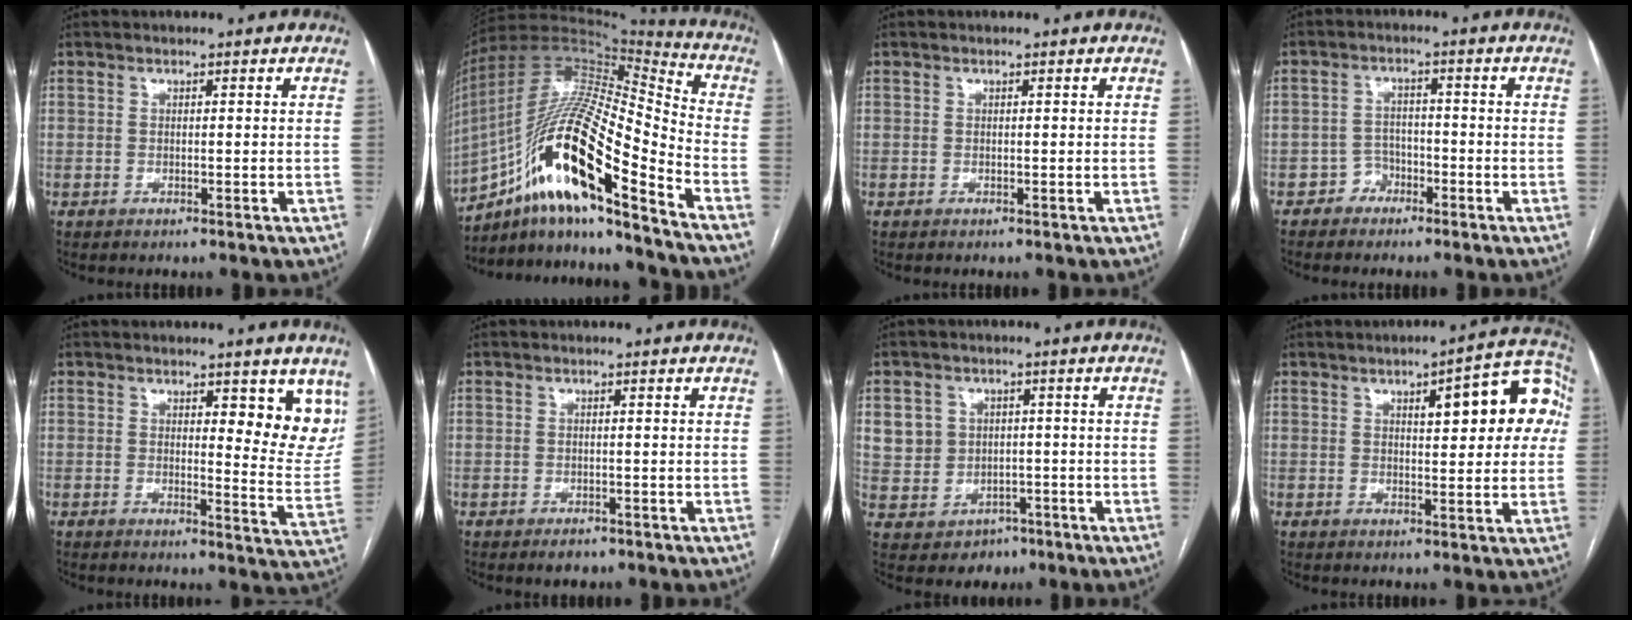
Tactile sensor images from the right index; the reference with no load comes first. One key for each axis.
{"total": 22.4, "fx": -12.1, "fy": 3.5, "fz": 18.5, "tx": -0.369, "ty": 0.002, "tz": -0.212}
{"total": 0.0}
{"total": 2.8, "fx": -1.8, "fy": 2.1, "fz": 0.1, "tx": 0.000, "ty": 0.013, "tz": -0.033}
{"total": 8.5, "fx": 4.9, "fy": 2.3, "fz": 6.5, "tx": -0.062, "ty": -0.027, "tz": 0.051}
{"total": 1.8, "fx": -1.3, "fy": 1.1, "fz": 0.7, "tx": -0.012, "ty": 0.000, "tz": -0.012}
{"total": 8.5, "fx": -0.5, "fy": 8.3, "fz": 1.5, "tx": -0.044, "ty": 0.024, "tz": 0.018}
{"total": 12.5, "fx": 3.3, "fy": 3.6, "fz": 11.6, "tx": -0.132, "ty": 0.032, "tz": 0.036}